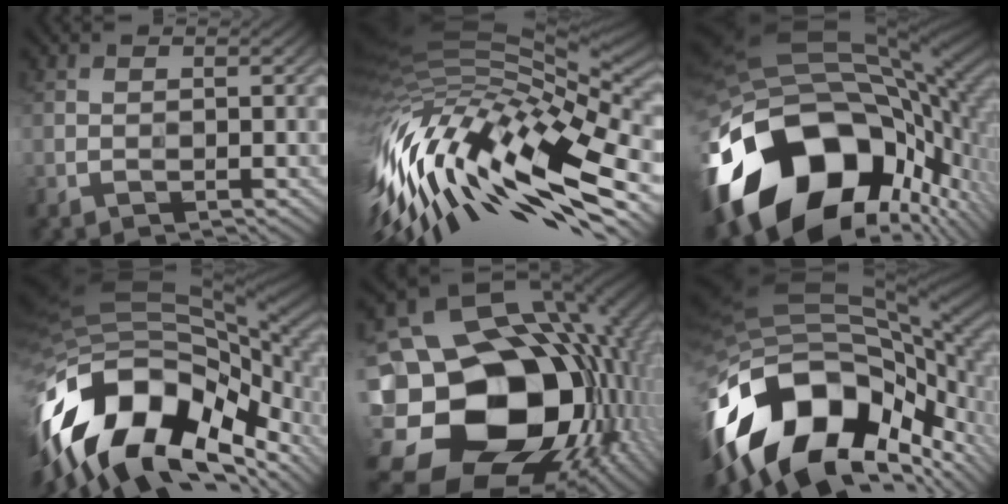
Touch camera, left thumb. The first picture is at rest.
{"total": 17.4, "force": [-4.7, 6.6, 15.5], "torque": [-0.338, -0.026, -0.083]}
{"total": 20.6, "force": [-7.1, 13.3, 14.0], "torque": [-0.296, -0.053, -0.096]}
{"total": 17.7, "force": [-7.2, 9.0, 13.4], "torque": [-0.295, -0.023, -0.120]}
{"total": 21.8, "force": [-4.3, 17.1, 12.8], "torque": [-0.303, -0.039, -0.050]}
{"total": 17.9, "force": [-7.0, 10.9, 12.4], "torque": [-0.284, -0.044, -0.101]}